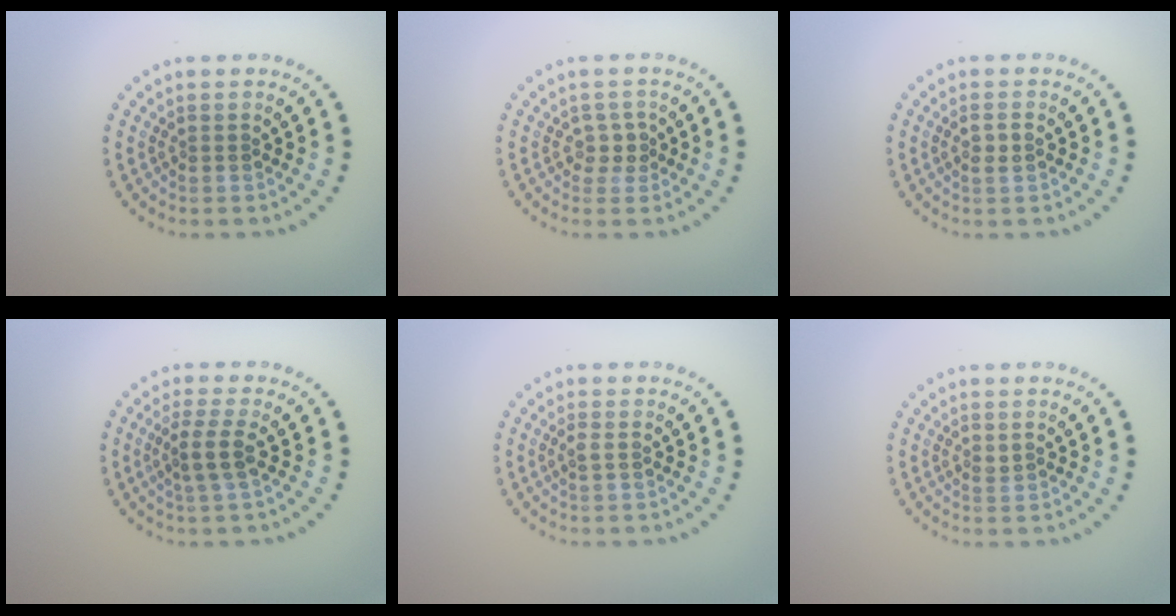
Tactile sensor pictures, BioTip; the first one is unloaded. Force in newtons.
{"total": 1.5, "press": 1.2, "slide": 0.9}
{"total": 1.2, "press": 1.2, "slide": 0.3}
{"total": 2.5, "press": 1.9, "slide": 1.5}
{"total": 0.9, "press": 0.8, "slide": 0.4}
{"total": 0.5, "press": 0.4, "slide": 0.3}